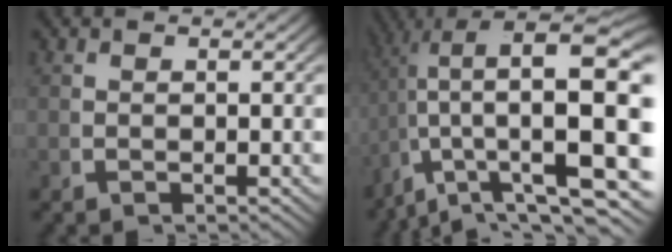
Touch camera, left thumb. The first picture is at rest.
{"total": 11.5, "force": [1.1, 4.6, 10.5], "torque": [-0.171, -0.001, 0.030]}